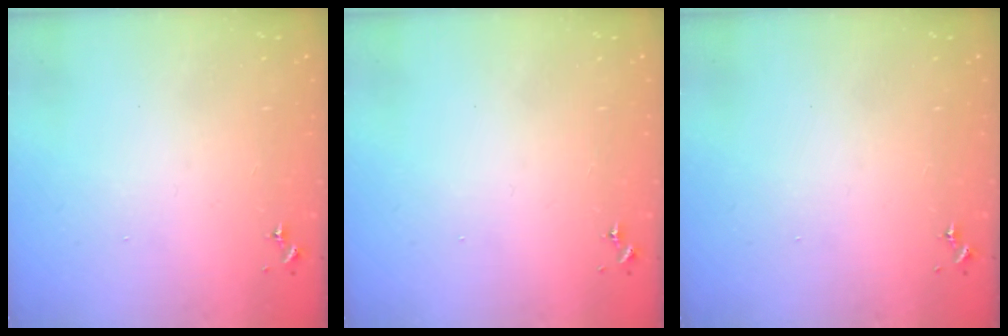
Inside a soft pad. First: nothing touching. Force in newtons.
{"total": 0.0}
{"total": 0.0}